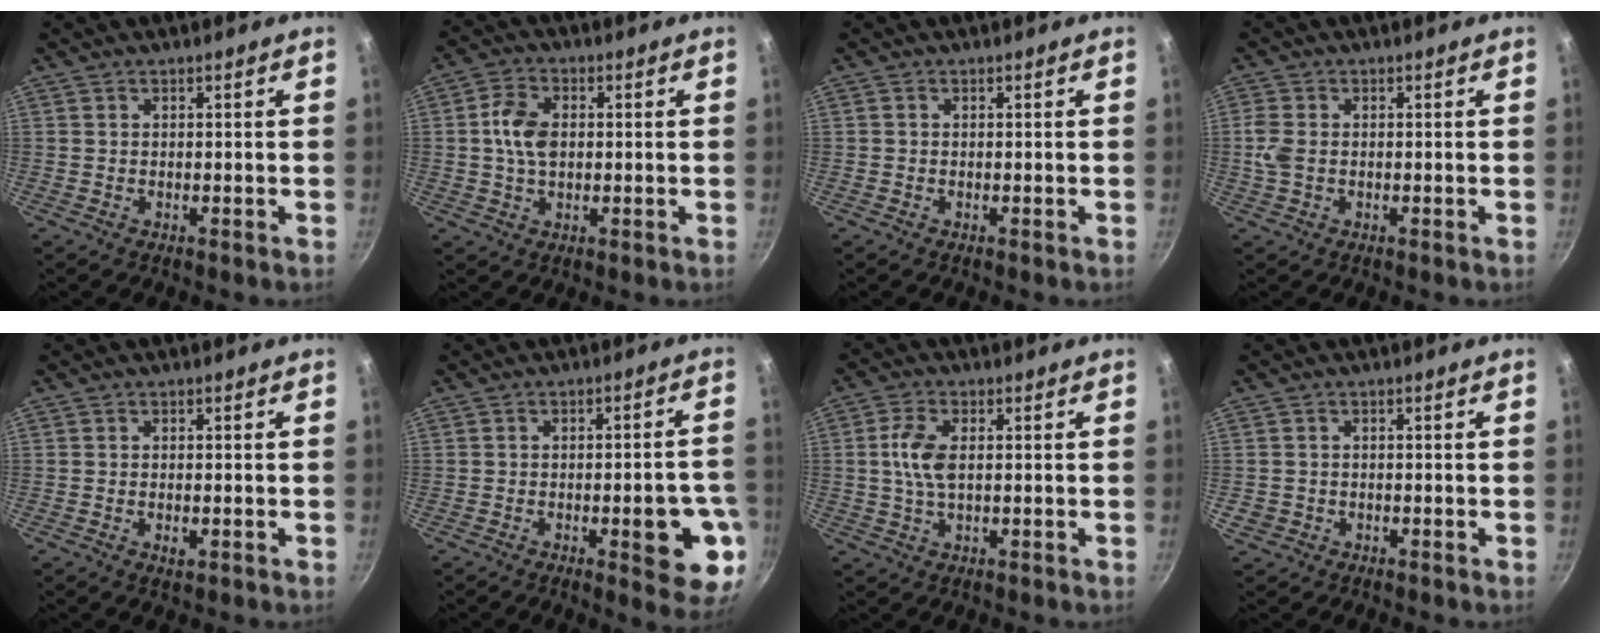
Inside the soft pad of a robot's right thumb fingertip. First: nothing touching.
{"total": 7.0, "force": [0.4, 4.7, 5.3], "torque": [-0.090, 0.011, 0.003]}
{"total": 0.0}
{"total": 3.7, "force": [-0.2, 2.5, 2.7], "torque": [-0.062, 0.003, -0.007]}
{"total": 2.0, "force": [-0.6, 1.0, 1.6], "torque": [-0.030, -0.002, -0.010]}
{"total": 10.3, "force": [-2.8, 3.8, 9.1], "torque": [-0.079, 0.012, -0.031]}
{"total": 6.4, "force": [0.5, 3.4, 5.4], "torque": [-0.109, 0.008, 0.008]}
{"total": 2.1, "force": [-0.7, 1.9, 0.8], "torque": [-0.019, 0.007, -0.006]}